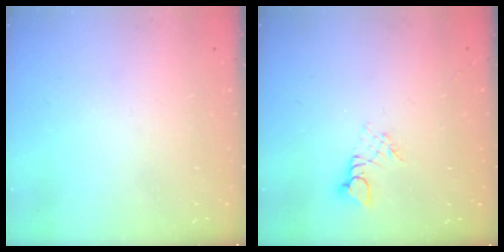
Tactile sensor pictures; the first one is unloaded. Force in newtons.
{"total": 2.3, "press": 2.3, "slide": 0.2}